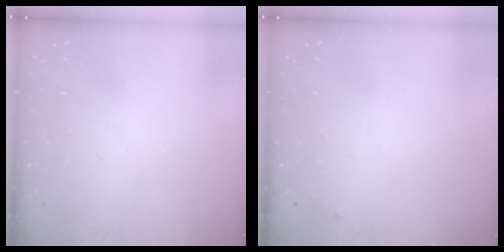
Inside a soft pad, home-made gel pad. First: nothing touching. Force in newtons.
{"total": 3.0, "press": 3.0, "slide": 0.5}